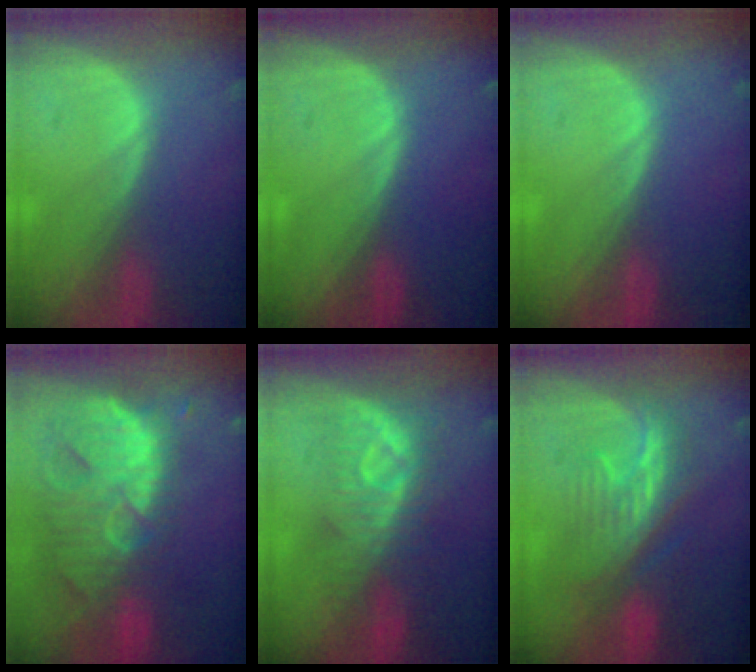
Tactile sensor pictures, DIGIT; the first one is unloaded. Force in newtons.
{"total": 0.0}
{"total": 0.0}
{"total": 13.9, "press": 11.7, "slide": 7.5}
{"total": 8.0, "press": 7.9, "slide": 1.7}
{"total": 8.3, "press": 8.1, "slide": 1.9}